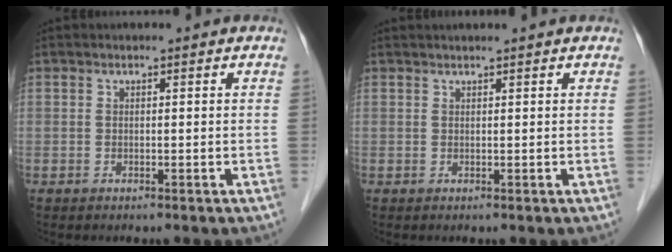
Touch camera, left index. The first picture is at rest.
{"total": 3.1, "force": [2.8, 0.0, 1.3], "torque": [-0.012, 0.026, 0.038]}